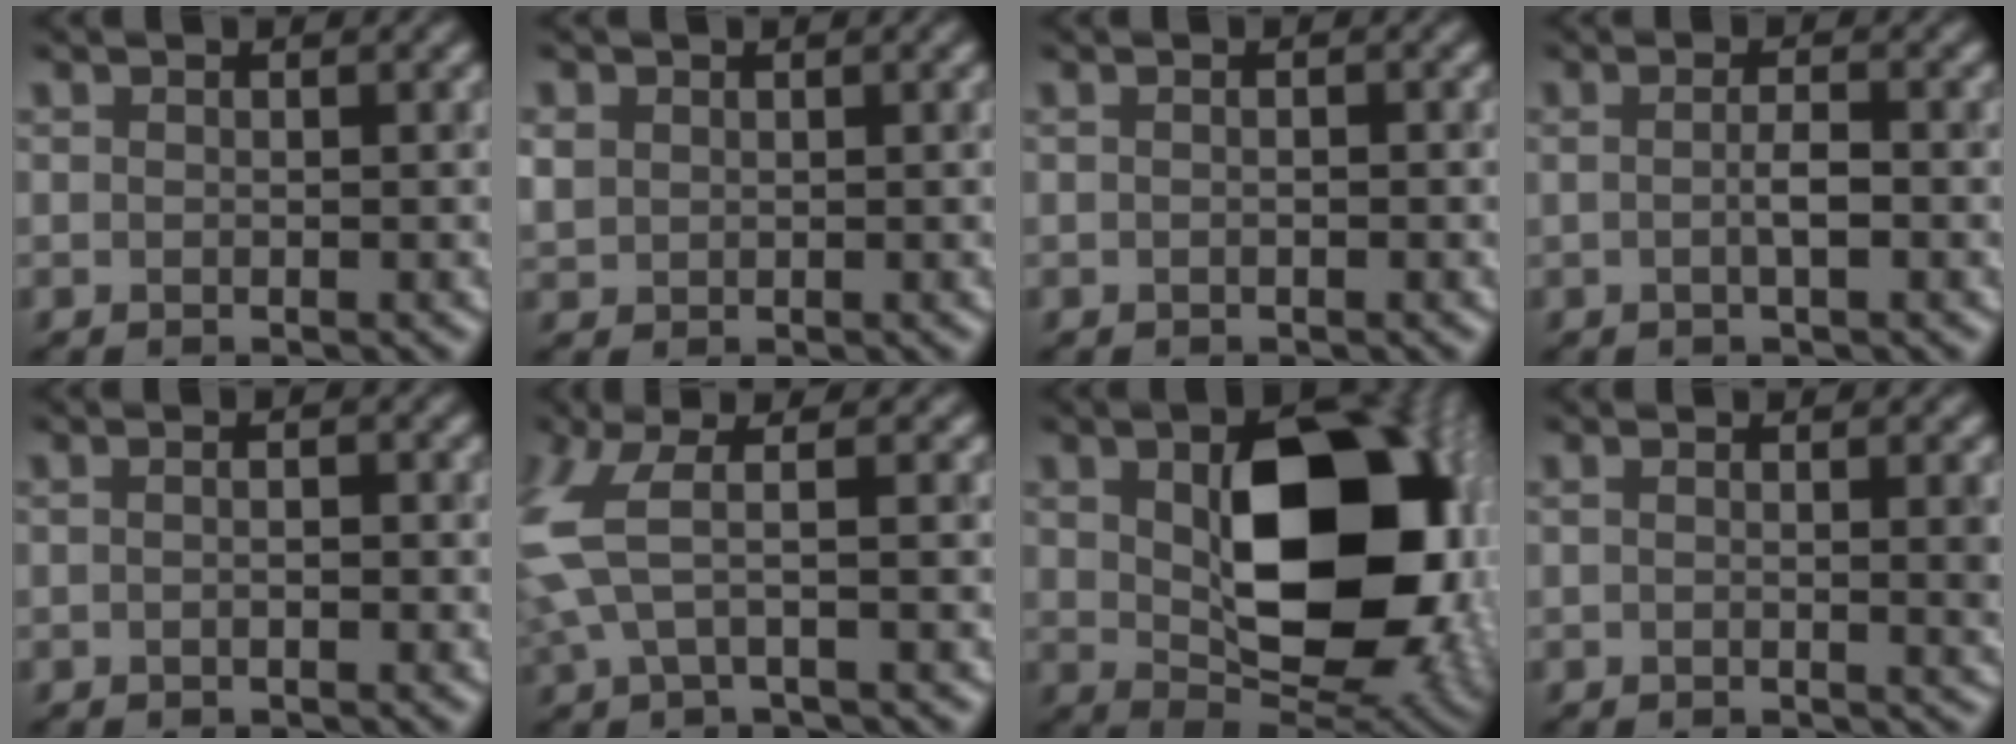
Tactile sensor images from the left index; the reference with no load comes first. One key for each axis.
{"total": 1.2, "fx": 0.4, "fy": 1.0, "fz": 0.4, "tx": -0.012, "ty": 0.001, "tz": 0.010}
{"total": 1.0, "fx": 0.1, "fy": 0.4, "fz": 0.9, "tx": -0.008, "ty": -0.001, "tz": -0.007}
{"total": 1.7, "fx": -0.2, "fy": 0.2, "fz": 1.7, "tx": -0.034, "ty": 0.001, "tz": -0.006}
{"total": 1.7, "fx": 0.2, "fy": 0.8, "fz": 1.5, "tx": -0.009, "ty": 0.008, "tz": -0.014}
{"total": 4.2, "fx": 0.7, "fy": 1.0, "fz": 4.0, "tx": -0.106, "ty": 0.003, "tz": 0.013}
{"total": 14.7, "fx": 1.5, "fy": 8.7, "fz": 11.7, "tx": -0.166, "ty": -0.011, "tz": 0.045}
{"total": 2.8, "fx": 0.3, "fy": 0.6, "fz": 2.7, "tx": -0.034, "ty": 0.000, "tz": 0.003}